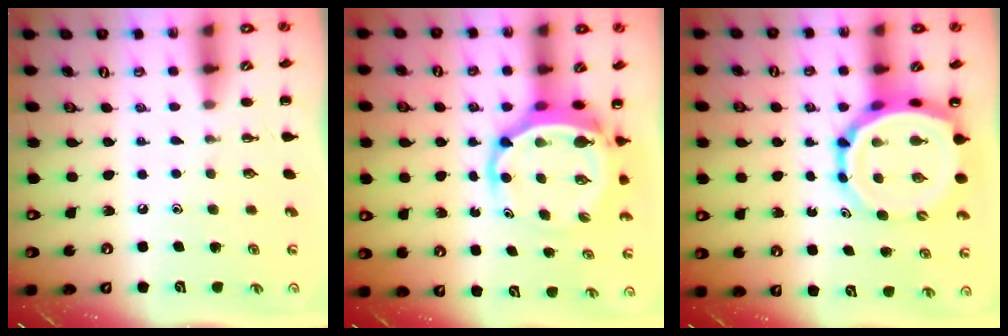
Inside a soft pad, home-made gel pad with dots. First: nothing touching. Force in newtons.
{"total": 7.0, "press": 6.7, "slide": 2.2}
{"total": 10.8, "press": 10.4, "slide": 3.0}